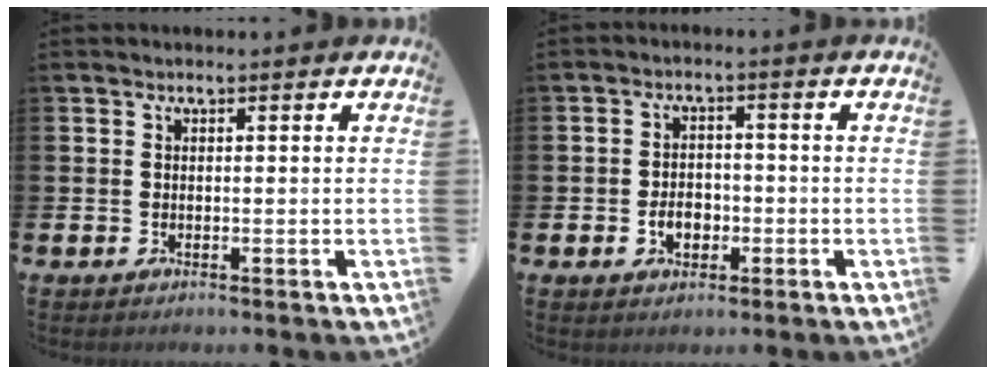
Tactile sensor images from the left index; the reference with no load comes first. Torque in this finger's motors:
{"motor_torque": [0.83, 0.22, 0.11, 0.08]}